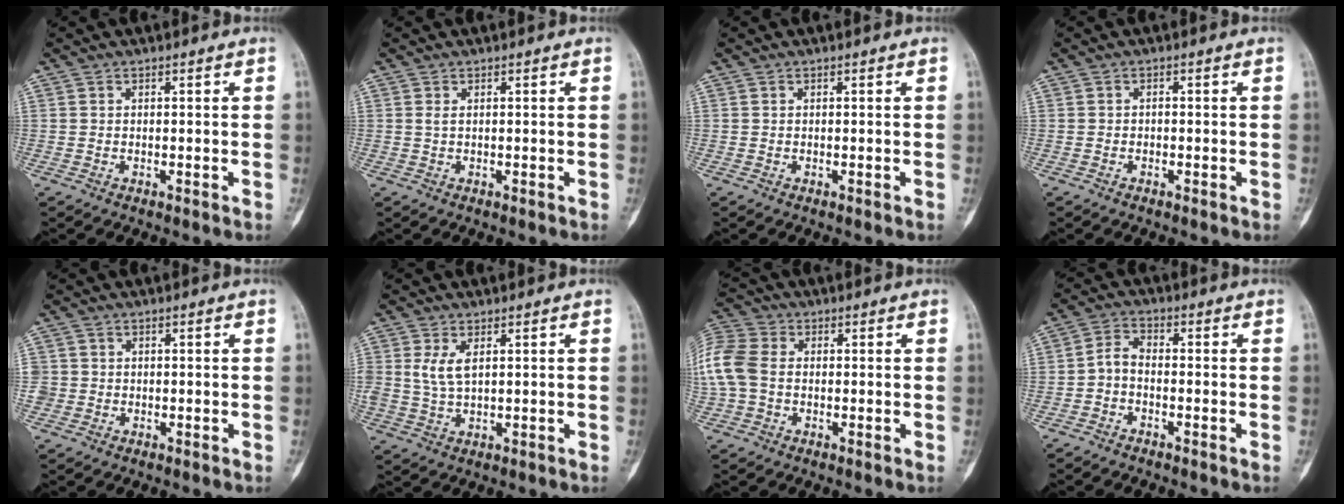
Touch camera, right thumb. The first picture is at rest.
{"total": 0.6, "force": [0.1, 0.0, 0.6], "torque": [-0.019, 0.003, 0.002]}
{"total": 0.0}
{"total": 0.5, "force": [-0.3, 0.4, 0.3], "torque": [-0.001, 0.002, -0.010]}
{"total": 1.8, "force": [-0.2, 1.7, 0.4], "torque": [0.004, 0.005, -0.004]}
{"total": 4.4, "force": [1.2, 1.9, 3.7], "torque": [-0.083, -0.002, 0.031]}
{"total": 12.5, "force": [0.2, 9.4, 8.2], "torque": [-0.219, 0.024, 0.002]}
{"total": 3.5, "force": [-1.4, 1.9, 2.6], "torque": [-0.048, 0.019, -0.037]}